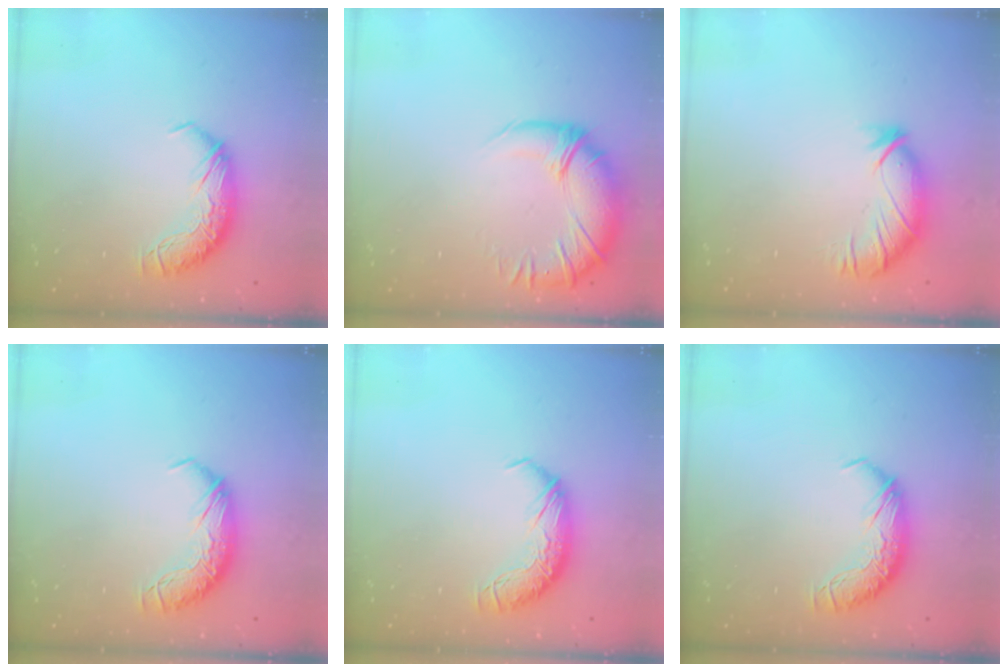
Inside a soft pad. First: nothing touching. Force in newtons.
{"total": 2.7, "press": 0.1, "slide": 2.7}
{"total": 2.8, "press": 2.3, "slide": 1.6}
{"total": 0.0}
{"total": 0.0}
{"total": 0.0}